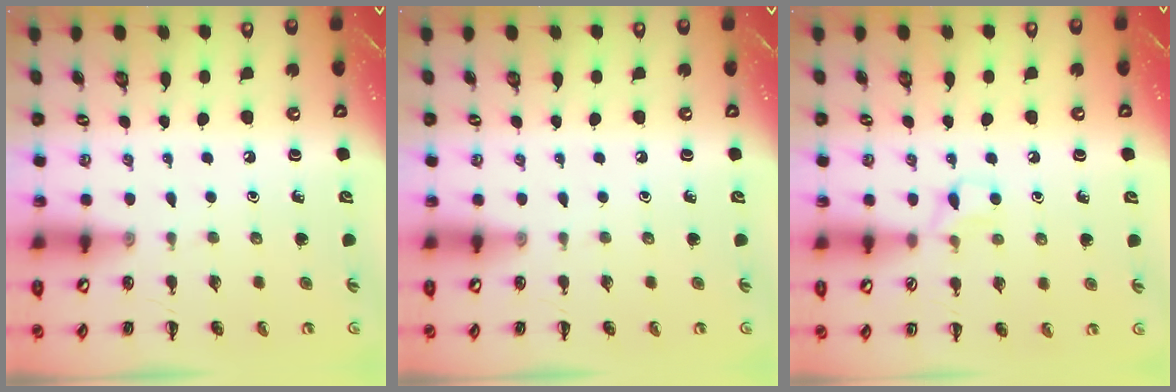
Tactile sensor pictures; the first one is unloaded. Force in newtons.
{"total": 0.0}
{"total": 3.6, "press": 3.4, "slide": 1.3}